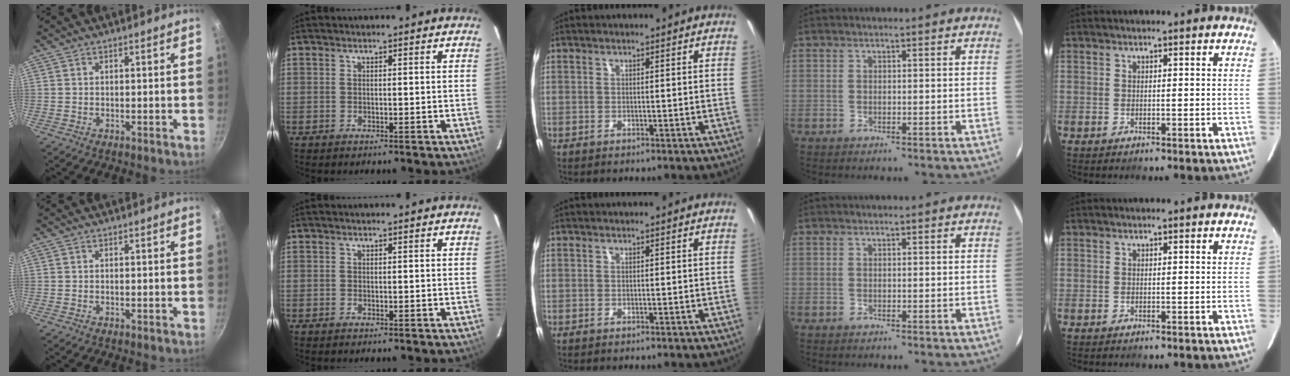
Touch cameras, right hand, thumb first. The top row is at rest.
{}